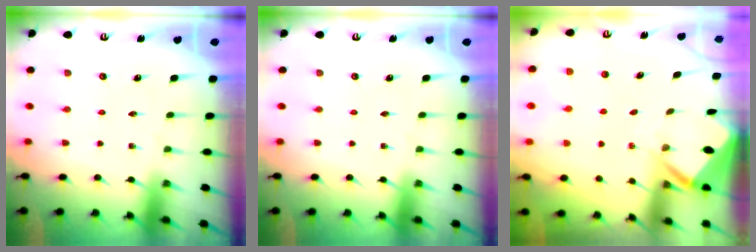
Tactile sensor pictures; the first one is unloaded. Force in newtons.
{"total": 0.0}
{"total": 3.3, "press": 3.3, "slide": 0.3}